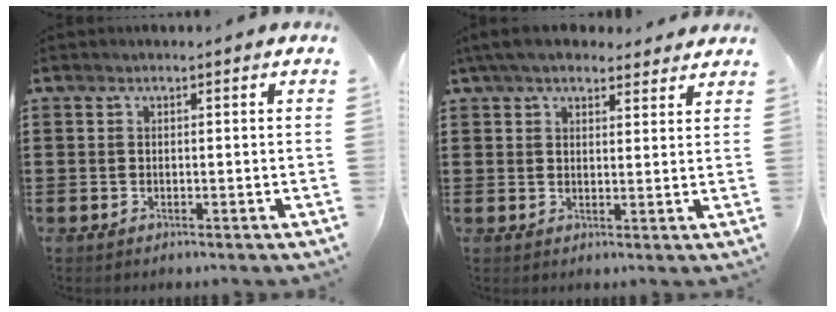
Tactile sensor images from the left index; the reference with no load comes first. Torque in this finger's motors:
{"motor_torque": [2.14, 0.00, 0.52, 0.21]}